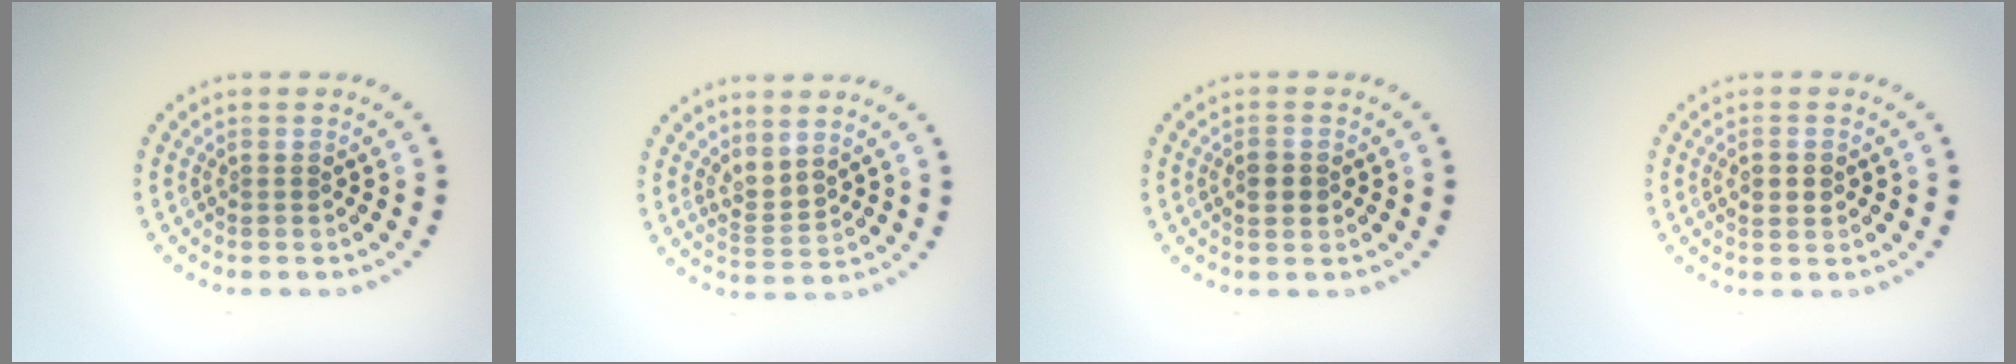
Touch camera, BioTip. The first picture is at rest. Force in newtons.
{"total": 2.2, "press": 1.4, "slide": 1.6}
{"total": 1.6, "press": 1.6, "slide": 0.2}
{"total": 1.5, "press": 1.5, "slide": 0.1}